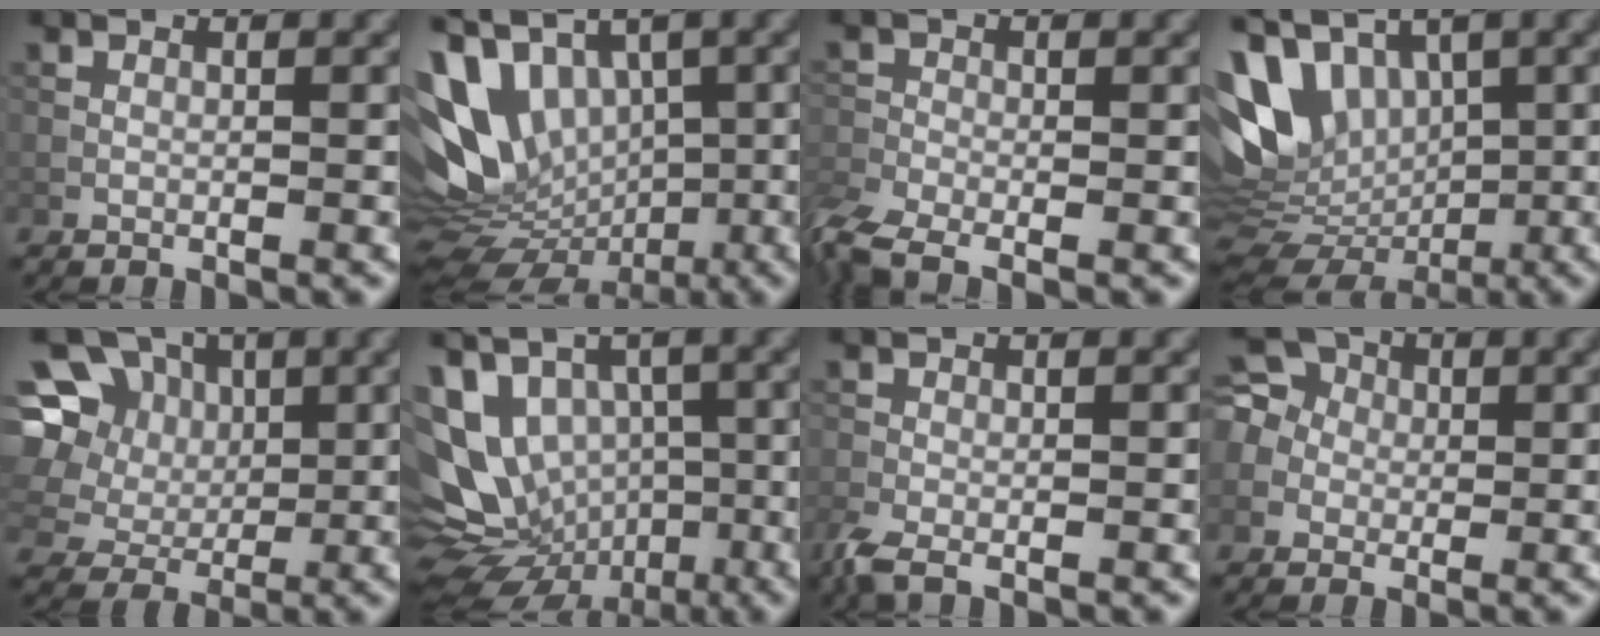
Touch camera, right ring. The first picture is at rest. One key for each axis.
{"total": 12.3, "fx": 1.3, "fy": 8.7, "fz": 8.6, "tx": -0.179, "ty": 0.008, "tz": 0.023}
{"total": 5.3, "fx": -3.7, "fy": 2.0, "fz": 3.2, "tx": -0.074, "ty": -0.016, "tz": -0.089}
{"total": 12.1, "fx": 2.6, "fy": 8.5, "fz": 8.2, "tx": -0.154, "ty": 0.018, "tz": 0.062}
{"total": 11.8, "fx": 2.5, "fy": 10.3, "fz": 5.2, "tx": -0.153, "ty": 0.045, "tz": 0.026}
{"total": 12.7, "fx": -0.7, "fy": 10.6, "fz": 7.0, "tx": -0.143, "ty": 0.010, "tz": -0.004}
{"total": 2.3, "fx": -1.5, "fy": 0.8, "fz": 1.5, "tx": -0.041, "ty": -0.006, "tz": -0.038}
{"total": 5.4, "fx": 0.1, "fy": 5.0, "fz": 2.2, "tx": -0.047, "ty": 0.028, "tz": -0.025}